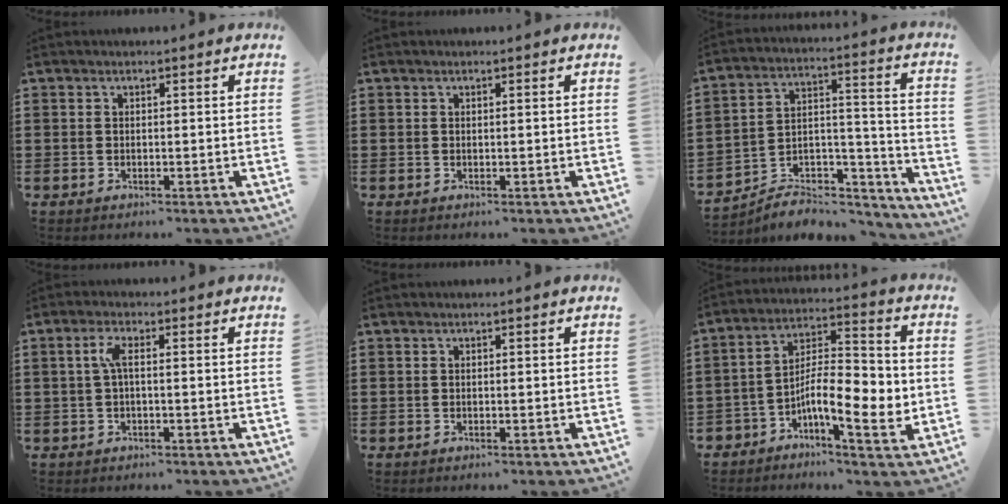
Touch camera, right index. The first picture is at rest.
{"total": 0.0}
{"total": 5.9, "force": [-5.1, 2.7, 1.2], "torque": [-0.016, 0.010, -0.098]}
{"total": 3.1, "force": [0.0, 0.7, 3.0], "torque": [-0.073, -0.001, -0.007]}
{"total": 0.0}
{"total": 10.0, "force": [-3.3, 3.1, 8.9], "torque": [-0.159, 0.001, -0.058]}